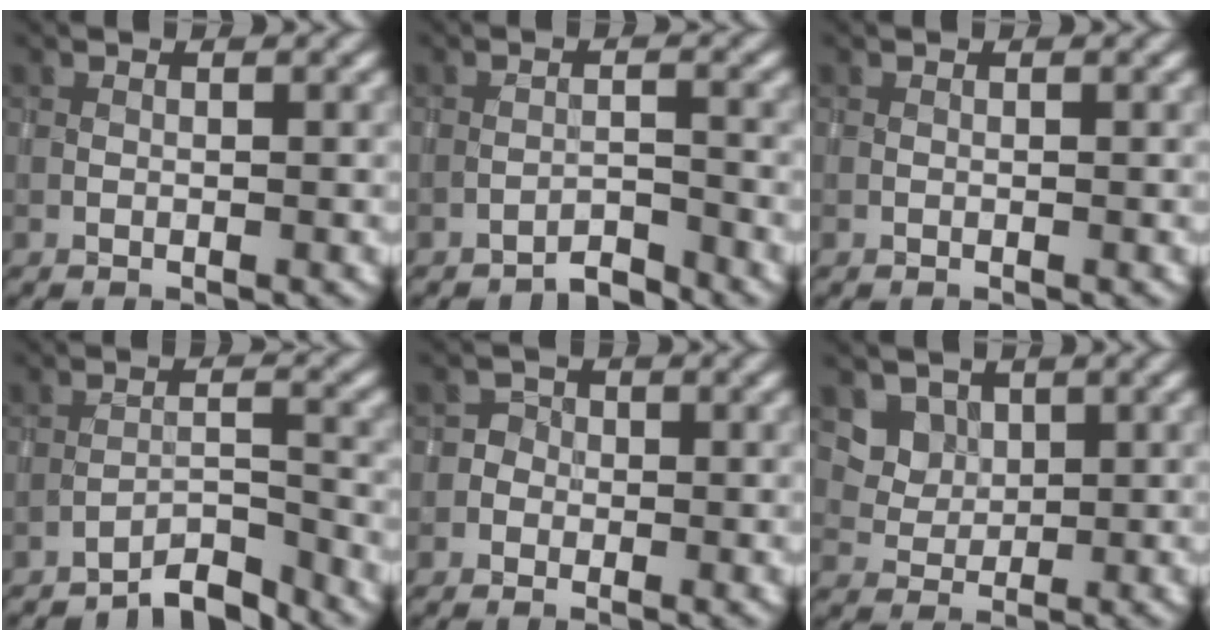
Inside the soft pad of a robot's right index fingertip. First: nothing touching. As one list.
[{"total": 2.2, "force": [-2.2, 0.1, 0.4], "torque": [-0.002, 0.007, -0.041]}, {"total": 0.0}, {"total": 3.6, "force": [-3.4, 0.4, 1.2], "torque": [-0.015, 0.010, -0.065]}, {"total": 1.8, "force": [-0.8, 1.6, 0.0], "torque": [0.018, 0.012, -0.024]}, {"total": 3.9, "force": [2.2, 2.9, 1.3], "torque": [-0.036, -0.014, 0.055]}]